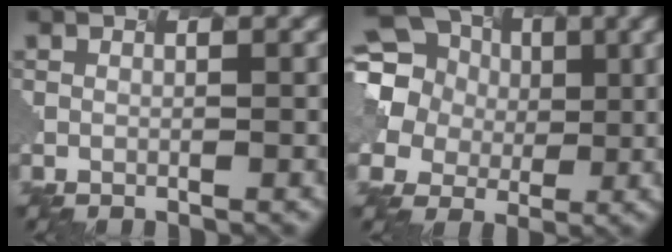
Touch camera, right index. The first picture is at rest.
{"total": 13.3, "force": [4.0, 11.8, 4.6], "torque": [-0.167, 0.031, 0.077]}